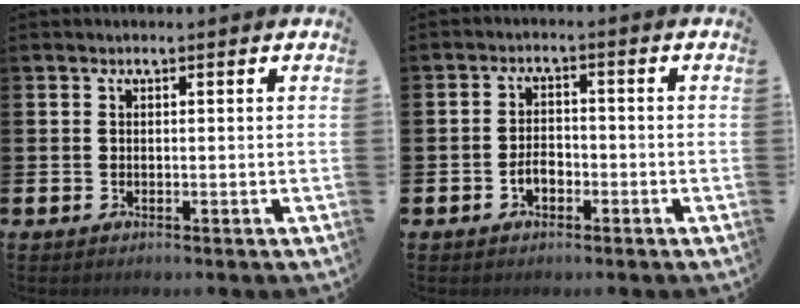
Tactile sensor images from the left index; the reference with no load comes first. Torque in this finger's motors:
{"motor_torque": [0.12, 0.16, 0.14, 0.06]}